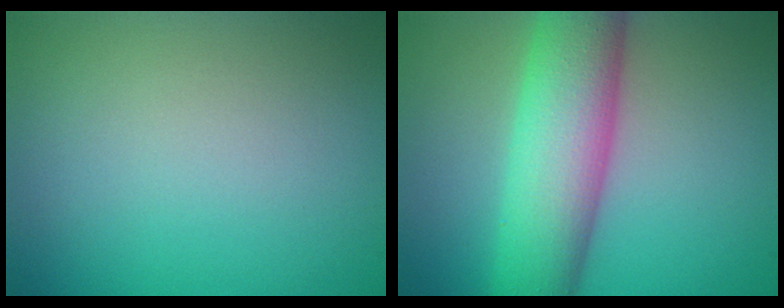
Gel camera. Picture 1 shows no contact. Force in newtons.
{"total": 8.9, "press": 8.9, "slide": 0.2}